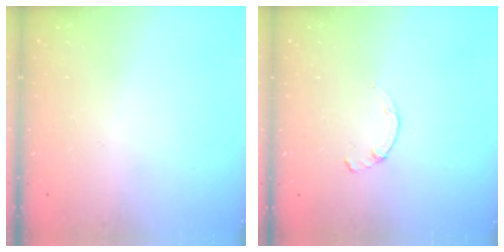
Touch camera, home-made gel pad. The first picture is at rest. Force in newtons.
{"total": 0.9, "press": 0.8, "slide": 0.3}